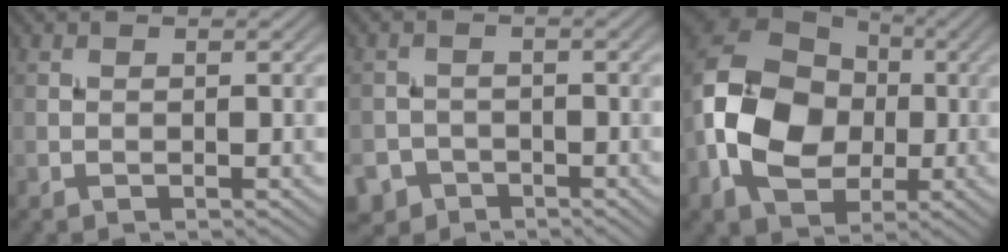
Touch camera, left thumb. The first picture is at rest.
{"total": 3.9, "force": [-2.8, 2.7, 0.7], "torque": [-0.006, 0.000, -0.050]}
{"total": 14.6, "force": [-1.7, 10.8, 9.7], "torque": [-0.225, 0.001, -0.048]}